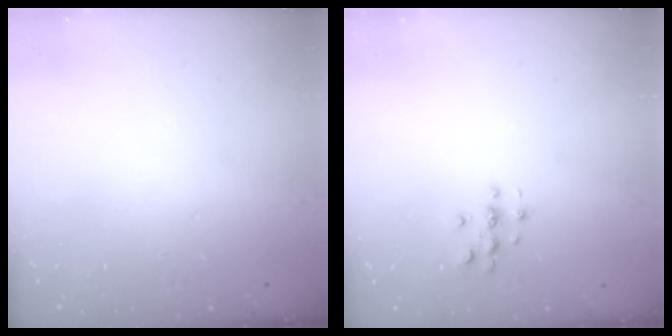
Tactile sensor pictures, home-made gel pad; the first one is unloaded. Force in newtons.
{"total": 2.8, "press": 2.8, "slide": 0.2}